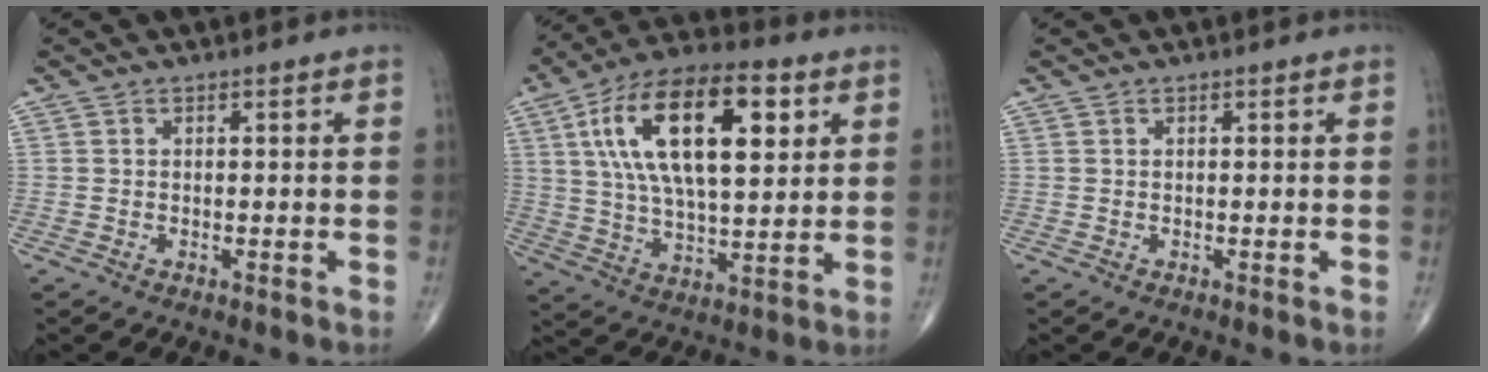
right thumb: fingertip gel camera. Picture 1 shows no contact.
{"total": 22.2, "force": [6.8, 9.9, 18.7], "torque": [-0.321, -0.001, 0.111]}
{"total": 0.0}